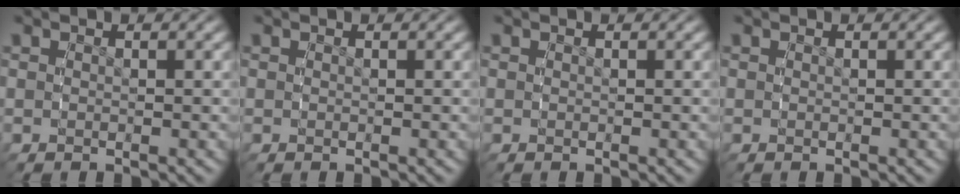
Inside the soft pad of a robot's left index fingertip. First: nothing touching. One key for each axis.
{"total": 0.0}
{"total": 0.0}
{"total": 0.0}